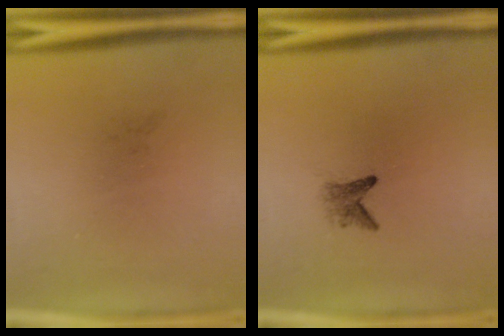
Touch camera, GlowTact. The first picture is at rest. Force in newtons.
{"total": 2.0}